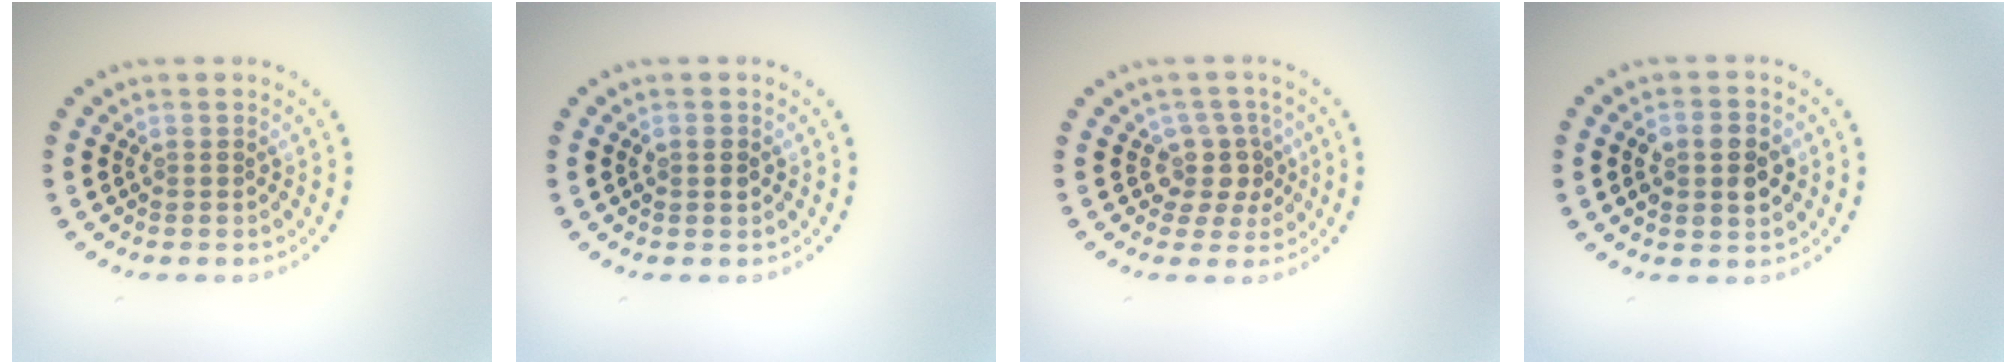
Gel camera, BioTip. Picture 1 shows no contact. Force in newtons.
{"total": 1.4, "press": 1.4, "slide": 0.2}
{"total": 2.7, "press": 2.0, "slide": 1.8}
{"total": 3.7, "press": 3.7, "slide": 0.2}